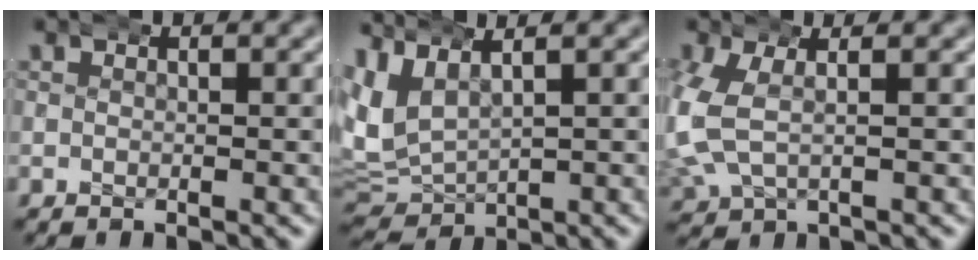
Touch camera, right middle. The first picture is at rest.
{"total": 8.7, "force": [1.0, 7.7, 3.9], "torque": [-0.128, -0.021, 0.023]}
{"total": 5.7, "force": [0.0, 4.8, 3.0], "torque": [-0.090, 0.000, 0.001]}